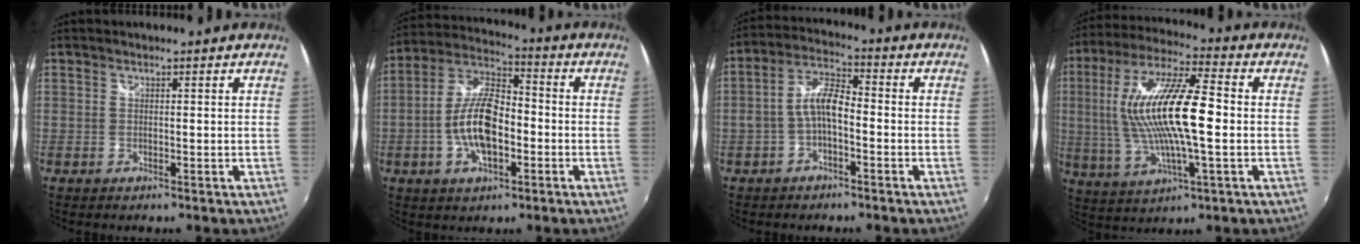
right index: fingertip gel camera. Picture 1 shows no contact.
{"total": 12.7, "force": [-3.0, 5.8, 10.9], "torque": [-0.224, 0.009, -0.057]}
{"total": 6.6, "force": [-2.1, 2.6, 5.7], "torque": [-0.123, 0.018, -0.039]}
{"total": 17.8, "force": [0.5, 4.3, 17.3], "torque": [-0.328, 0.007, 0.010]}